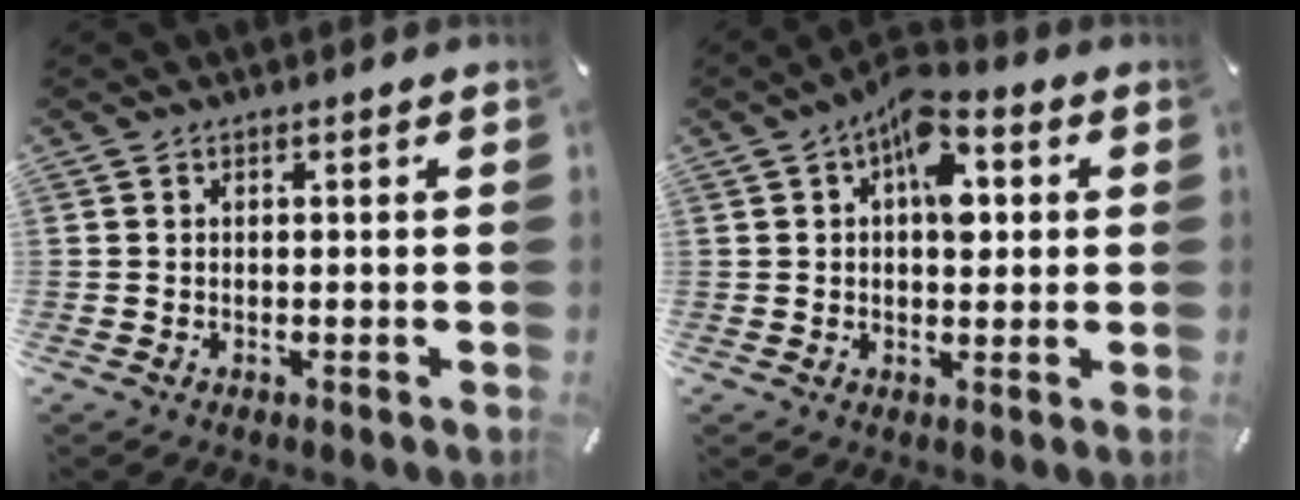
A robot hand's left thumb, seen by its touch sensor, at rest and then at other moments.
{"total": 9.4, "force": [2.7, 5.4, 7.2], "torque": [-0.082, -0.014, 0.042]}